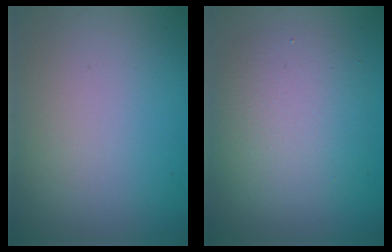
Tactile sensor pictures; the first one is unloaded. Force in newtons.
{"total": 5.3, "press": 5.3, "slide": 0.1}